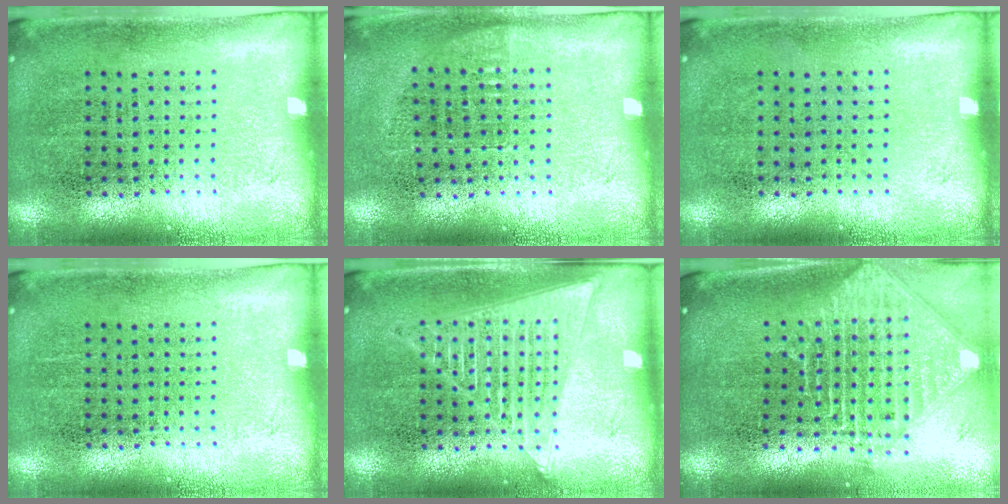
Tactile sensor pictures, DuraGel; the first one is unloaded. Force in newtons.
{"total": 0.7, "press": 0.6, "slide": 0.3}
{"total": 0.0}
{"total": 0.0}
{"total": 1.5, "press": 1.5, "slide": 0.1}
{"total": 2.4, "press": 1.8, "slide": 1.6}